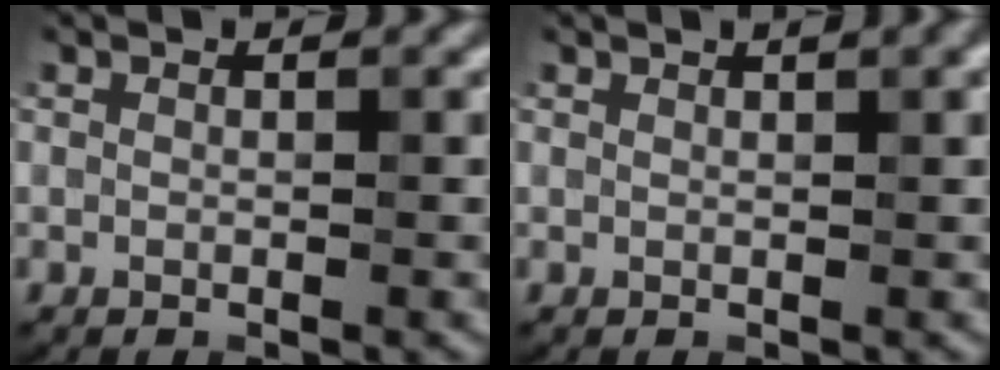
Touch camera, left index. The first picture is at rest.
{"total": 1.9, "force": [1.1, 0.6, 1.4], "torque": [-0.010, 0.001, 0.010]}